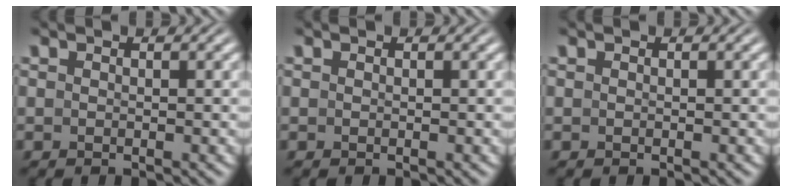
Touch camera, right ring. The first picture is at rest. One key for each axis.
{"total": 0.0}
{"total": 0.0}